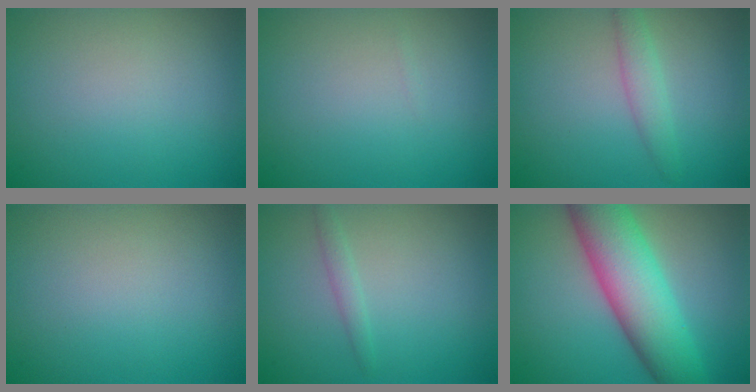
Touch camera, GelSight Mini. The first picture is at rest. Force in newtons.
{"total": 0.0}
{"total": 1.8, "press": 1.8, "slide": 0.1}
{"total": 0.0}
{"total": 1.2, "press": 1.2, "slide": 0.0}
{"total": 9.6, "press": 9.6, "slide": 0.3}